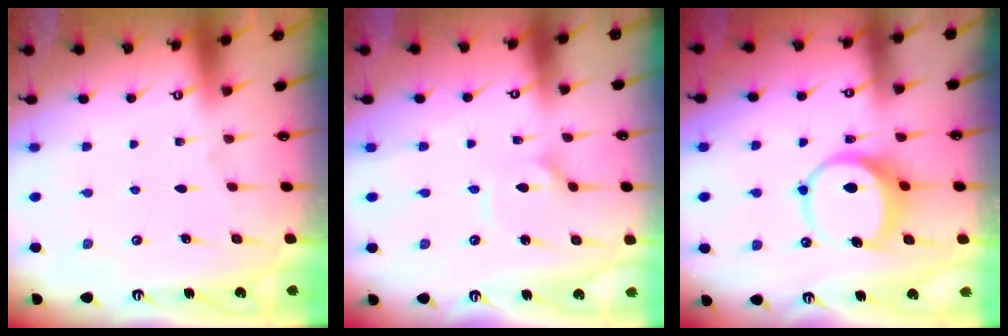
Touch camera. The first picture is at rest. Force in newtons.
{"total": 2.7, "press": 2.6, "slide": 0.7}
{"total": 8.8, "press": 8.7, "slide": 1.2}